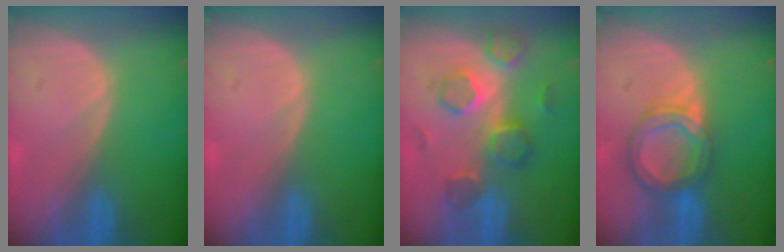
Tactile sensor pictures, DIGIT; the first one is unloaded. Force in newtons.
{"total": 0.0}
{"total": 7.8, "press": 7.5, "slide": 2.1}
{"total": 6.2, "press": 5.8, "slide": 2.4}